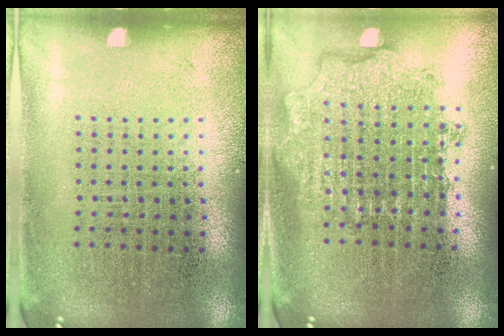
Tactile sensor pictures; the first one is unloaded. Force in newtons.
{"total": 1.9, "press": 1.5, "slide": 1.2}